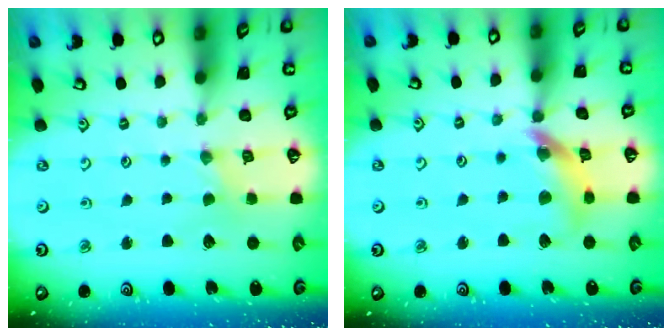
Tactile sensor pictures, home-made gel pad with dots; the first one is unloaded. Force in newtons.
{"total": 12.1, "press": 12.0, "slide": 1.4}